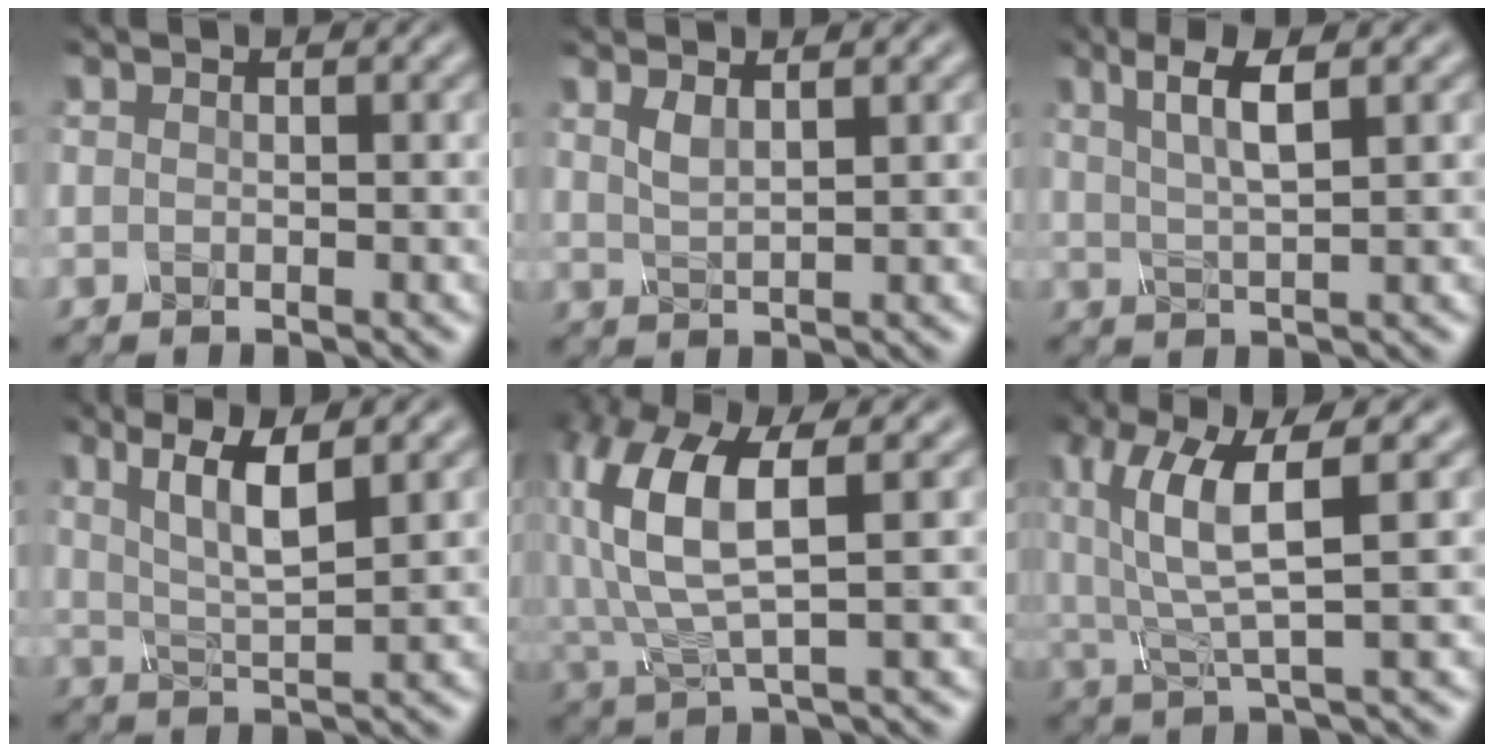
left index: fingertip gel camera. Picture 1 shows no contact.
{"total": 1.8, "force": [0.9, 0.5, 1.5], "torque": [-0.033, -0.002, 0.019]}
{"total": 3.9, "force": [1.6, 0.9, 3.5], "torque": [-0.066, 0.000, 0.030]}
{"total": 4.9, "force": [2.0, 1.2, 4.3], "torque": [-0.081, -0.006, 0.037]}
{"total": 7.9, "force": [1.1, 3.1, 7.2], "torque": [-0.165, 0.009, 0.019]}
{"total": 6.5, "force": [1.9, 1.7, 6.0], "torque": [-0.127, 0.004, 0.037]}